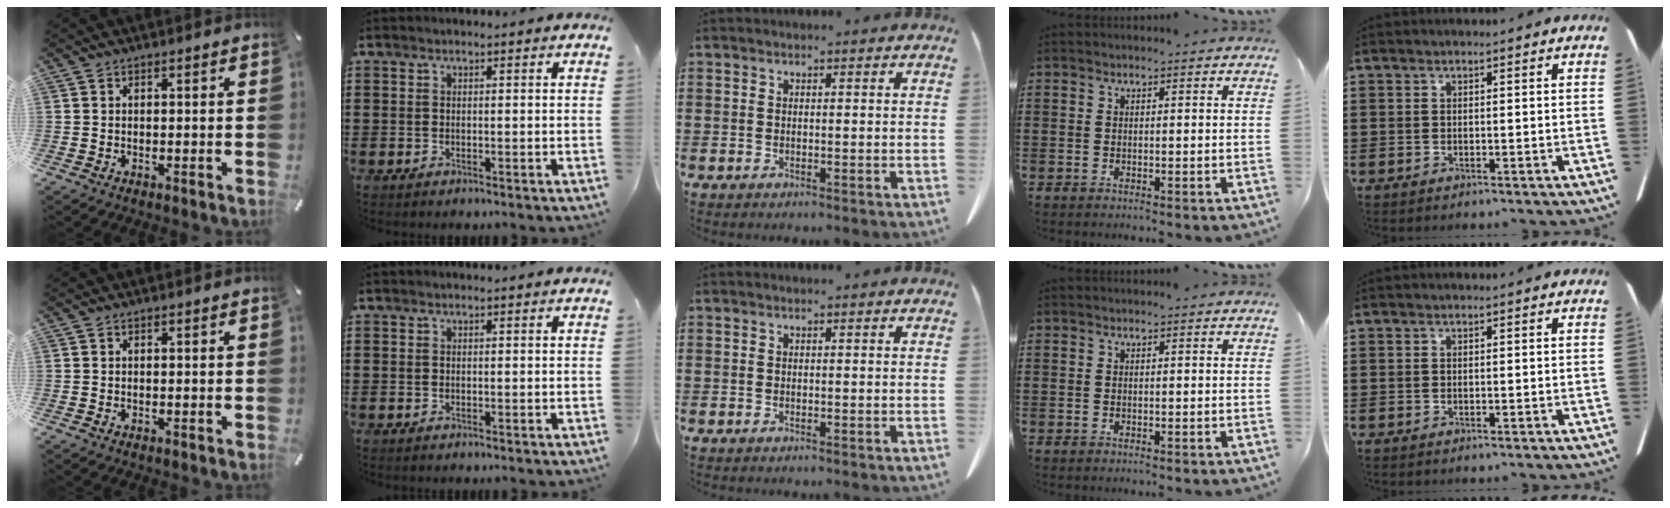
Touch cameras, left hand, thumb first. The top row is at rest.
{}